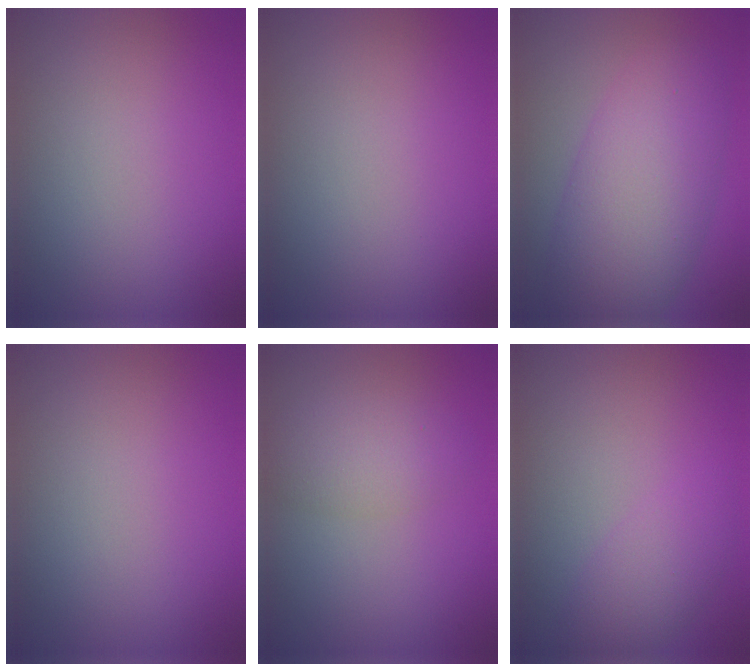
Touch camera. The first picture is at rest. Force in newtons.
{"total": 0.0}
{"total": 8.8, "press": 8.8, "slide": 0.2}
{"total": 0.0}
{"total": 2.8, "press": 2.8, "slide": 0.1}
{"total": 2.8, "press": 2.8, "slide": 0.1}